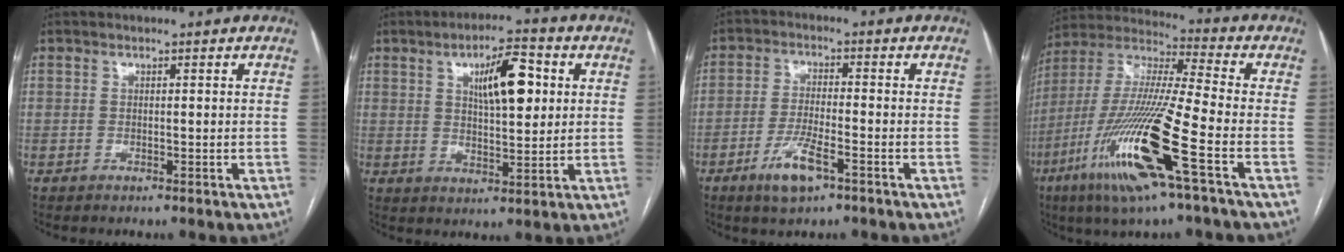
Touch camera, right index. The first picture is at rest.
{"total": 9.4, "force": [2.9, 2.8, 8.5], "torque": [-0.136, 0.013, 0.049]}
{"total": 6.3, "force": [-3.5, 1.3, 5.1], "torque": [-0.101, -0.007, -0.060]}
{"total": 19.6, "force": [-8.2, 0.7, 17.8], "torque": [-0.393, -0.034, -0.162]}